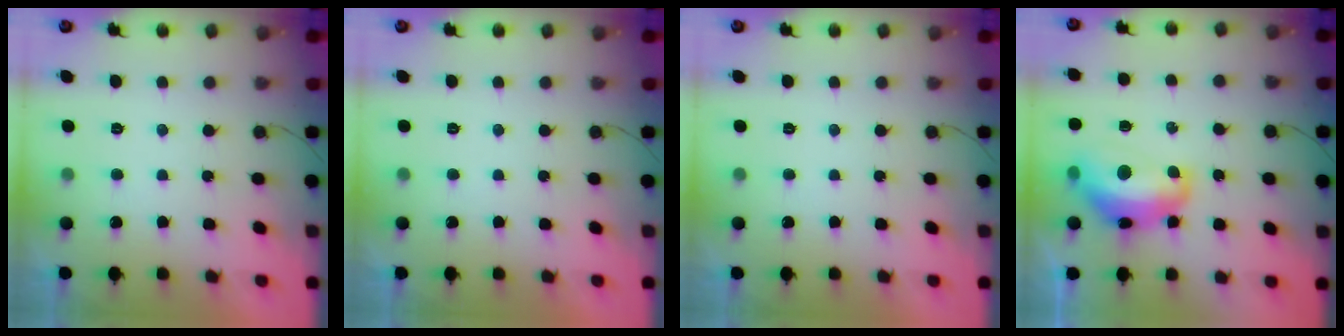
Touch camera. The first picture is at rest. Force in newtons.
{"total": 0.0}
{"total": 0.0}
{"total": 14.3, "press": 14.3, "slide": 1.1}